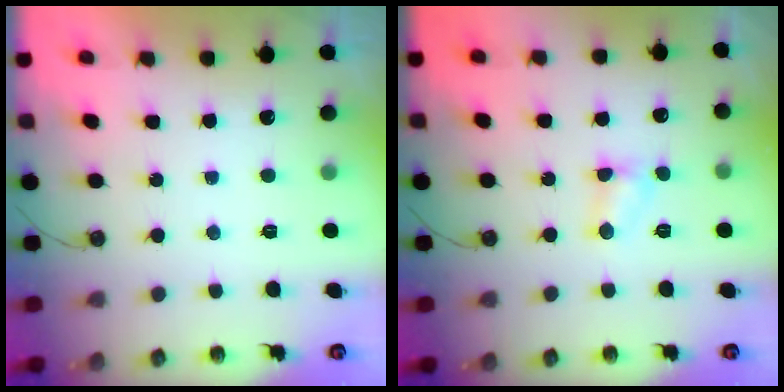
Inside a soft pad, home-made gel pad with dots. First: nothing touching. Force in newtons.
{"total": 4.6, "press": 4.5, "slide": 0.7}